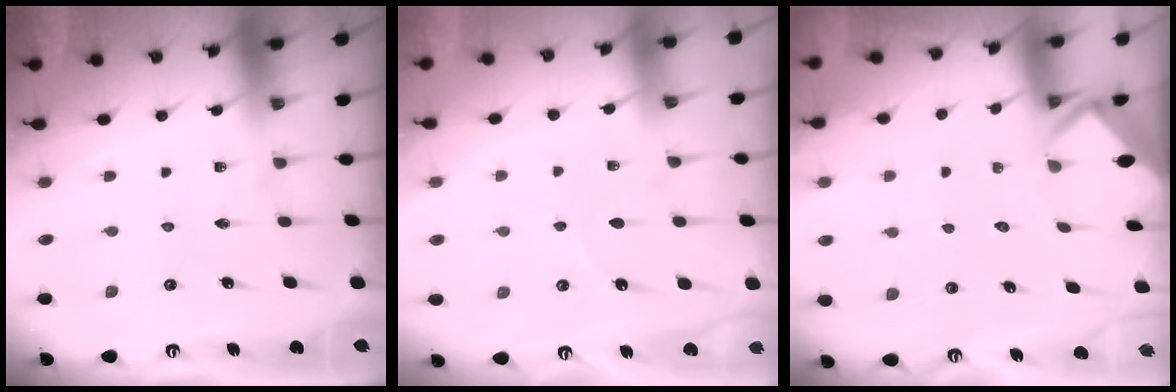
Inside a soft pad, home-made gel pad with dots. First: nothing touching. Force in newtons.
{"total": 5.2, "press": 5.1, "slide": 0.6}
{"total": 2.6, "press": 2.6, "slide": 0.1}